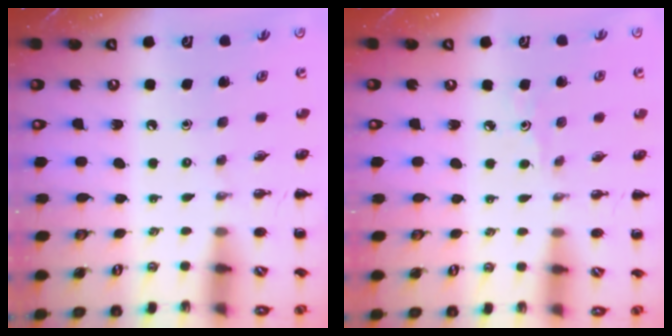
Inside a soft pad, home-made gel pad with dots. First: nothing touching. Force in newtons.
{"total": 2.2, "press": 2.0, "slide": 0.9}